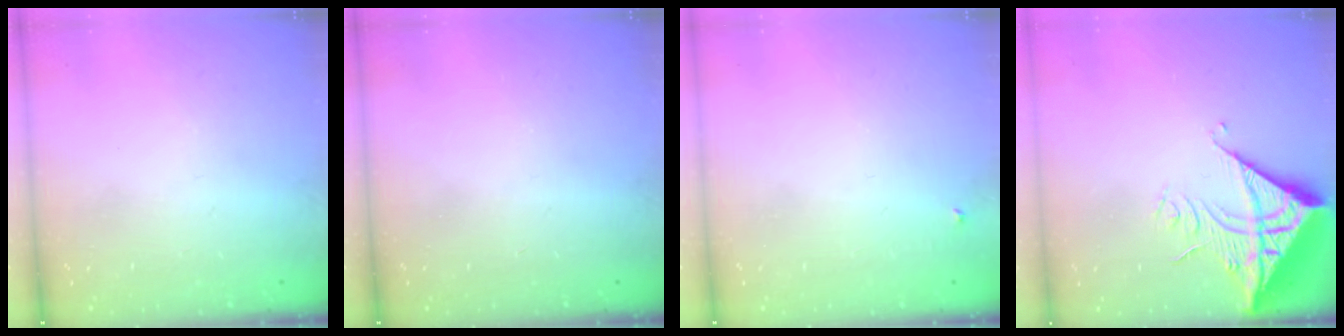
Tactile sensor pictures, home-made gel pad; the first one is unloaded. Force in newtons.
{"total": 0.0}
{"total": 3.0, "press": 3.0, "slide": 0.4}
{"total": 15.7, "press": 15.6, "slide": 1.8}